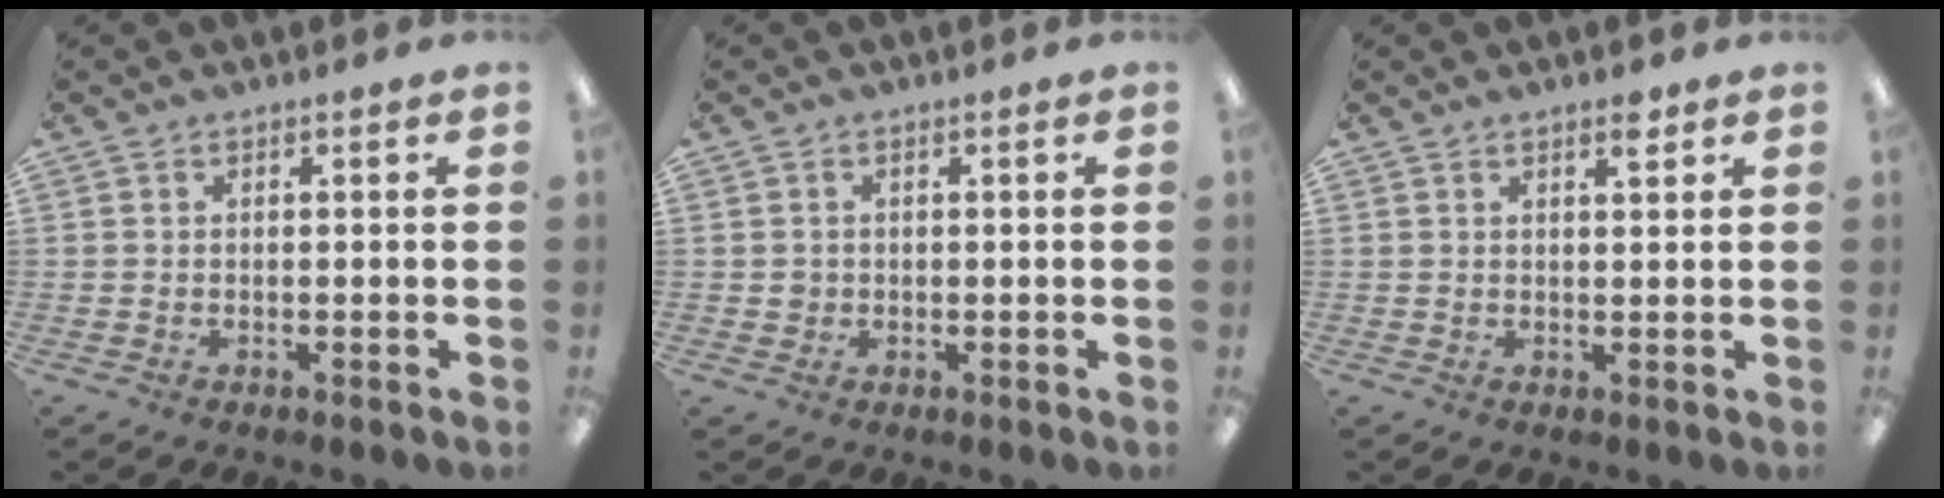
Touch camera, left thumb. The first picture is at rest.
{"total": 1.4, "force": [0.1, 1.4, 0.3], "torque": [-0.007, 0.006, 0.000]}
{"total": 2.7, "force": [2.1, 0.7, 1.5], "torque": [-0.017, -0.005, 0.033]}